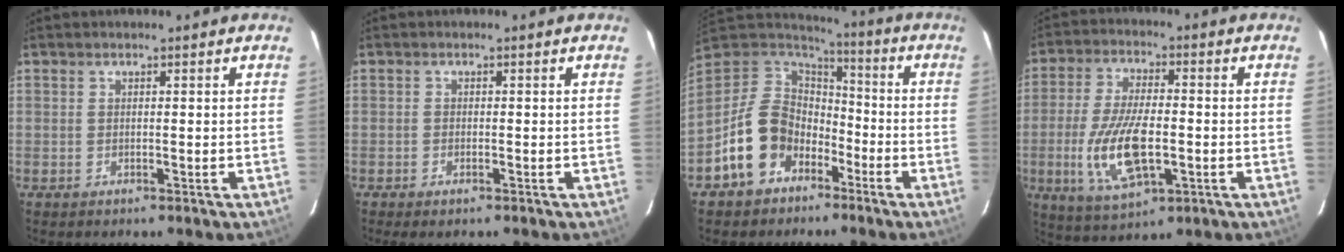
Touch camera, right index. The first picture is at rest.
{"total": 1.2, "force": [-1.0, 0.4, 0.6], "torque": [-0.015, -0.003, -0.019]}
{"total": 14.3, "force": [-7.0, 10.9, 6.1], "torque": [-0.150, 0.023, -0.114]}
{"total": 13.7, "force": [-3.1, 5.5, 12.1], "torque": [-0.251, -0.011, -0.051]}